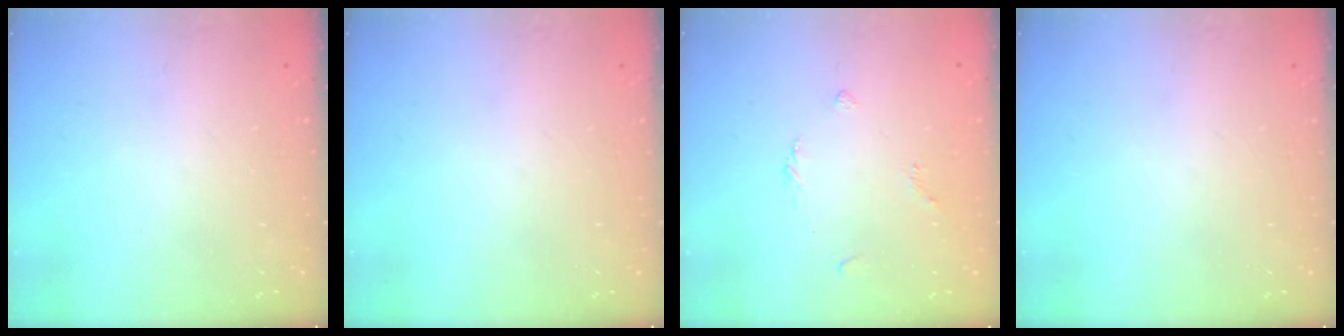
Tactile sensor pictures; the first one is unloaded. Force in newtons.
{"total": 0.0}
{"total": 2.1, "press": 2.0, "slide": 0.6}
{"total": 0.0}